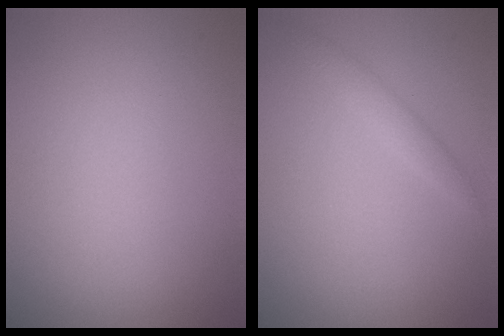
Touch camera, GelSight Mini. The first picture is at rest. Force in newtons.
{"total": 1.3, "press": 1.3, "slide": 0.0}